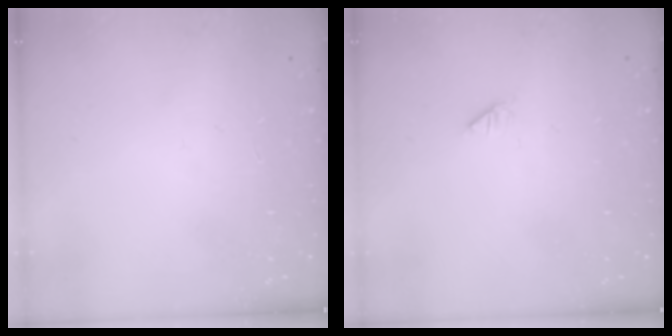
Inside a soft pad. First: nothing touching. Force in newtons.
{"total": 0.0}